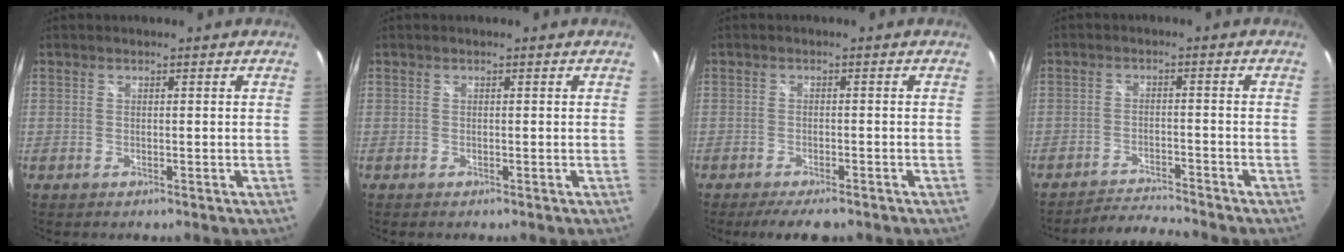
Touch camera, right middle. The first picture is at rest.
{"total": 0.0}
{"total": 5.8, "force": [-4.6, 1.5, 3.1], "torque": [-0.067, -0.017, -0.074]}
{"total": 5.8, "force": [-5.7, -0.8, 0.6], "torque": [-0.034, 0.002, -0.101]}